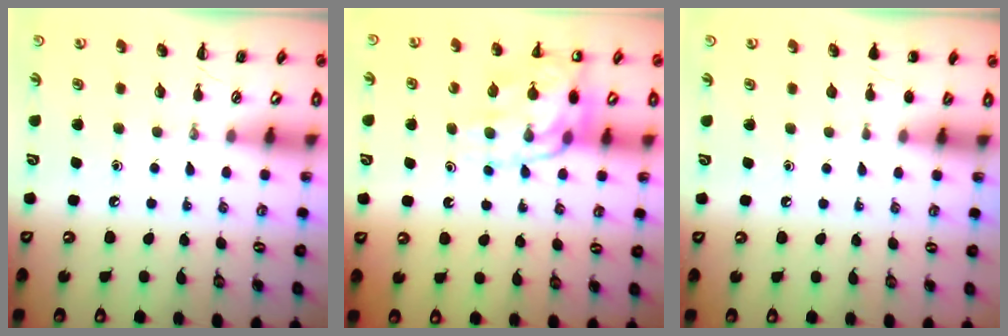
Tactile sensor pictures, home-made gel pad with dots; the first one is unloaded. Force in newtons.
{"total": 12.7, "press": 12.4, "slide": 2.9}
{"total": 1.2, "press": 1.2, "slide": 0.1}